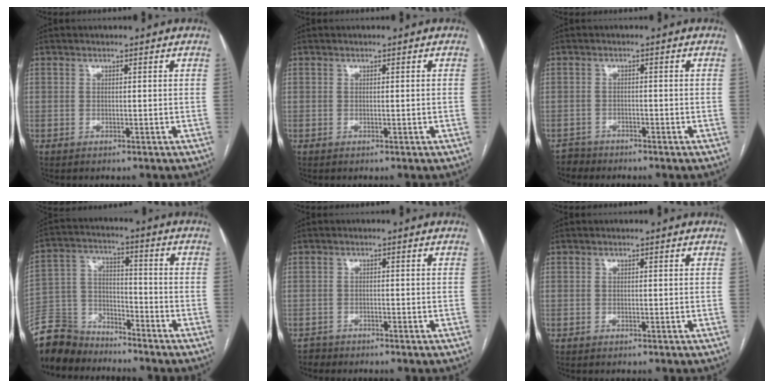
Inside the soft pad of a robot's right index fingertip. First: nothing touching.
{"total": 0.0}
{"total": 2.0, "force": [-1.7, 0.4, -0.9], "torque": [0.017, -0.004, -0.033]}
{"total": 10.3, "force": [-9.6, 3.6, 0.7], "torque": [-0.024, 0.015, -0.191]}
{"total": 1.3, "force": [-1.1, 0.3, -0.6], "torque": [0.009, -0.003, -0.022]}
{"total": 0.0}